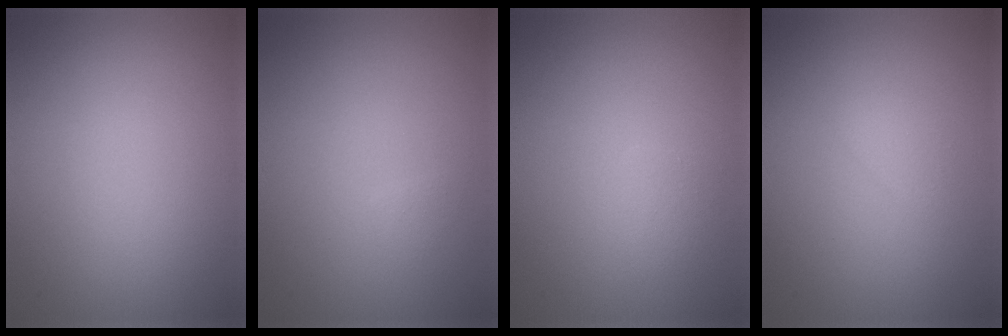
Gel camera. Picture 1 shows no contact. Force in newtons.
{"total": 0.5, "press": 0.5, "slide": 0.0}
{"total": 1.0, "press": 1.0, "slide": 0.1}
{"total": 1.0, "press": 1.0, "slide": 0.1}